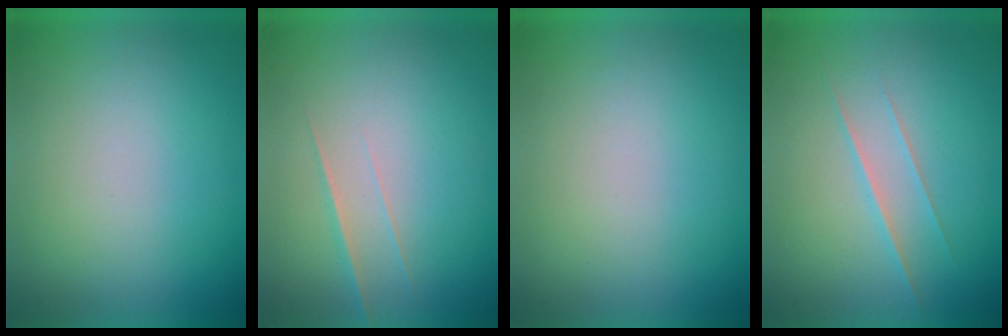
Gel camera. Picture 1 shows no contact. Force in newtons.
{"total": 1.9}
{"total": 1.4}
{"total": 1.5}